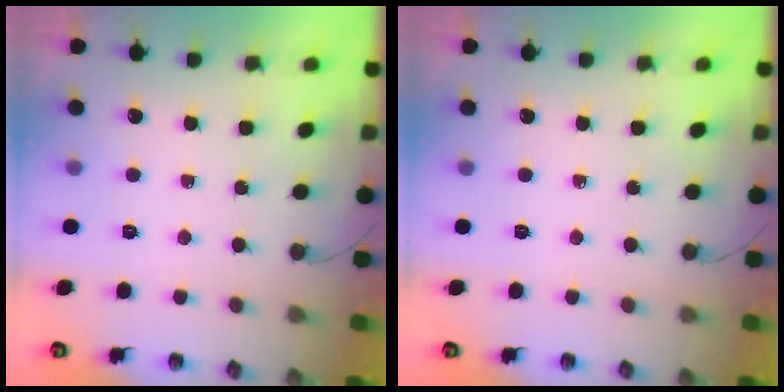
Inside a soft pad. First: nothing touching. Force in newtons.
{"total": 0.0}